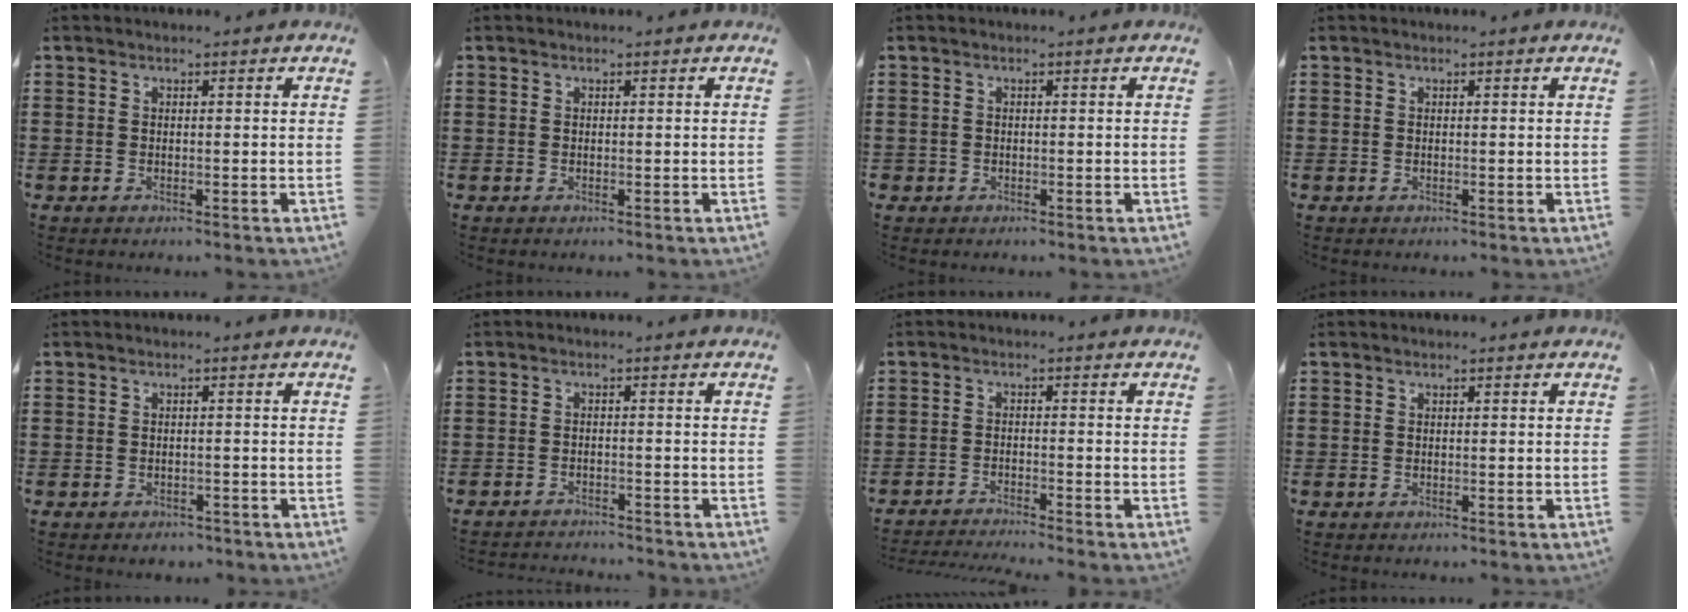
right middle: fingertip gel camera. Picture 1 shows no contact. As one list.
[{"total": 0.0}, {"total": 0.8, "force": [-0.4, 0.7, -0.1], "torque": [0.000, 0.003, -0.010]}, {"total": 0.0}, {"total": 1.0, "force": [-0.9, 0.4, -0.1], "torque": [-0.001, 0.001, -0.021]}, {"total": 1.9, "force": [-1.9, 0.1, -0.2], "torque": [-0.003, -0.001, -0.041]}, {"total": 2.2, "force": [-2.2, -0.2, 0.2], "torque": [-0.006, -0.002, -0.045]}, {"total": 0.0}]